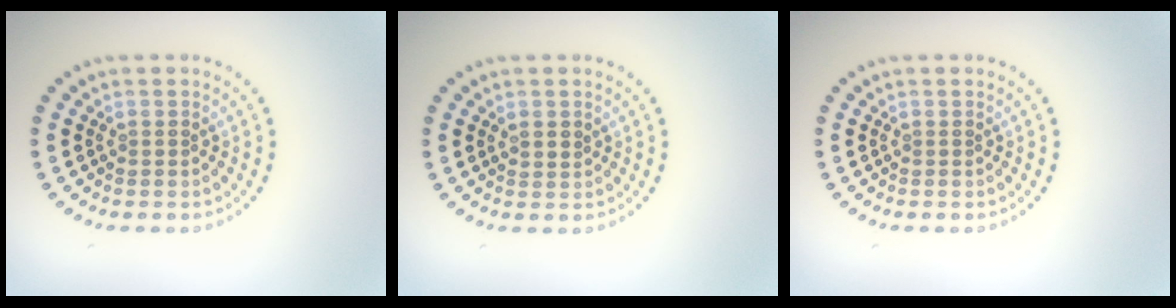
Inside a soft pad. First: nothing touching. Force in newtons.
{"total": 1.1, "press": 1.0, "slide": 0.5}
{"total": 0.0}